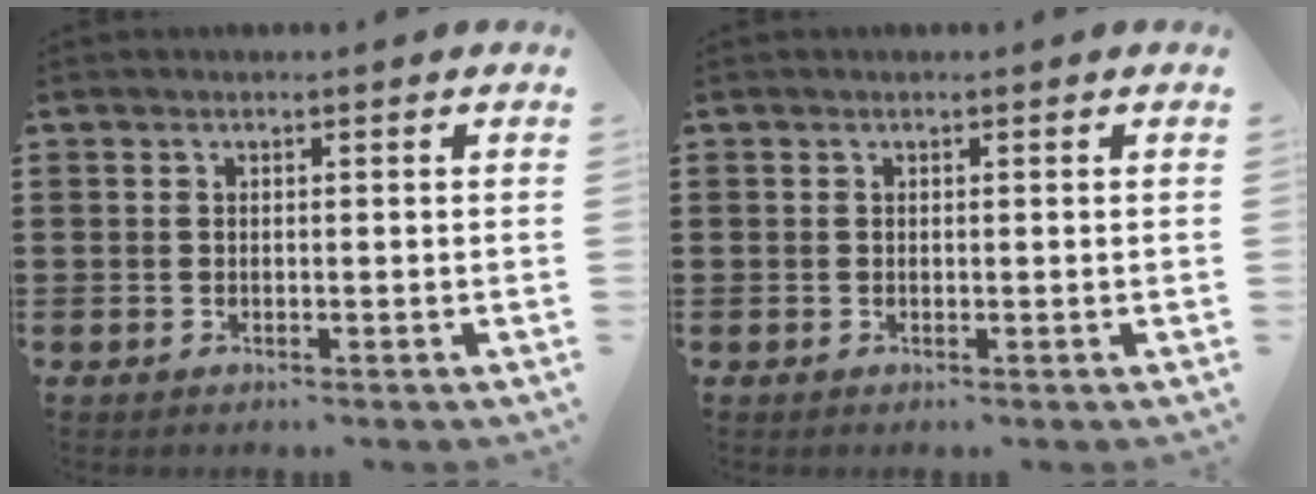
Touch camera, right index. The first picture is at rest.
{"total": 0.0}